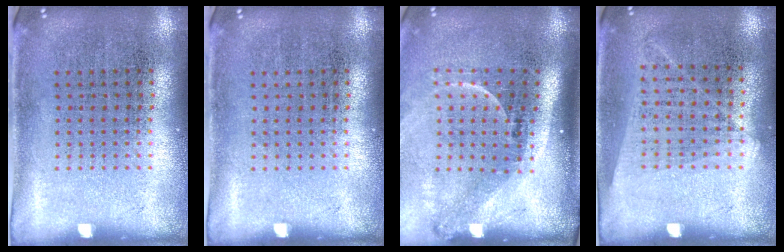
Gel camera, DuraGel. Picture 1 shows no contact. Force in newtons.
{"total": 0.0}
{"total": 2.2, "press": 1.6, "slide": 1.6}
{"total": 1.2, "press": 1.1, "slide": 0.6}